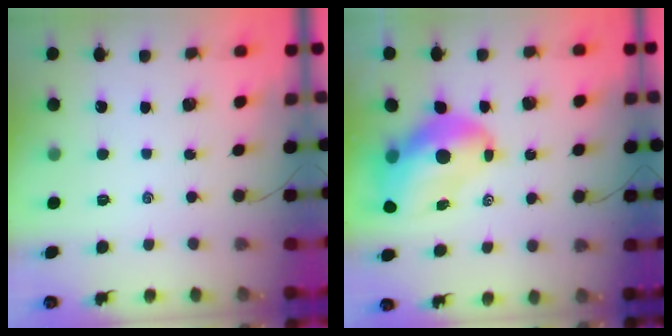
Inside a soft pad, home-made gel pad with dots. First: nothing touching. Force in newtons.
{"total": 11.8, "press": 11.3, "slide": 3.4}